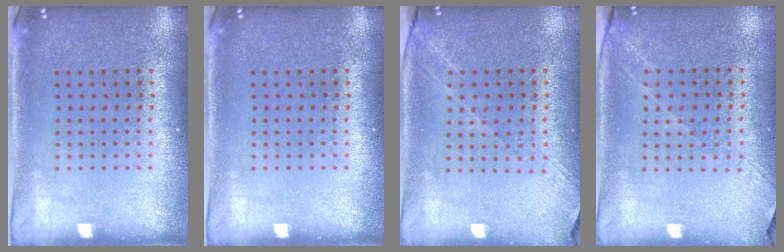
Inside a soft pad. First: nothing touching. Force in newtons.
{"total": 0.0}
{"total": 1.4, "press": 1.3, "slide": 0.6}
{"total": 1.2, "press": 1.1, "slide": 0.6}